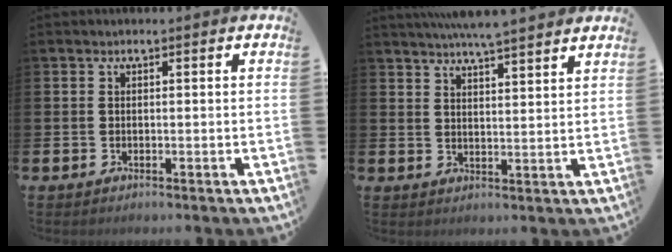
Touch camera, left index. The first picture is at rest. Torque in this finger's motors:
{"motor_torque": [0.16, -0.56, 0.75, 0.21]}